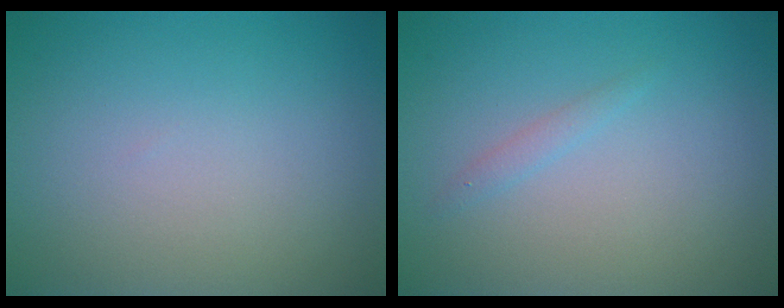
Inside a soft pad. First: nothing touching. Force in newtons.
{"total": 0.8, "press": 0.8, "slide": 0.1}